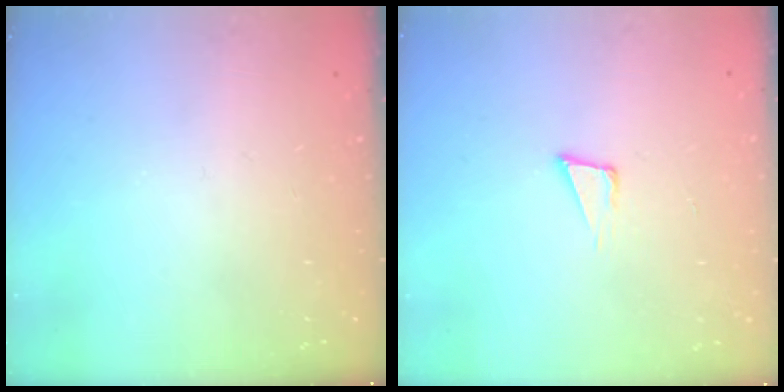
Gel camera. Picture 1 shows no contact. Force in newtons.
{"total": 4.0, "press": 2.8, "slide": 2.9}